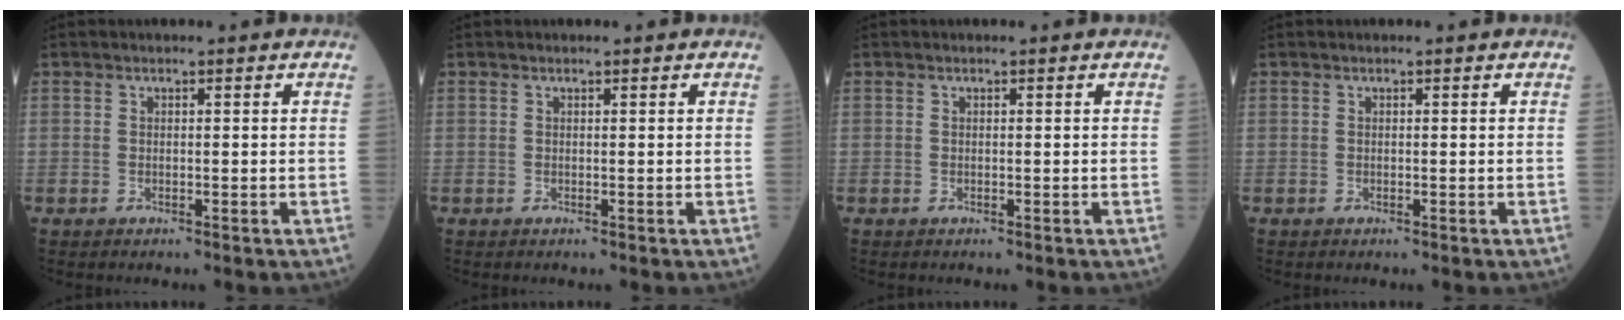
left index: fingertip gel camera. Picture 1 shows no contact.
{"total": 0.0}
{"total": 0.0}
{"total": 0.0}